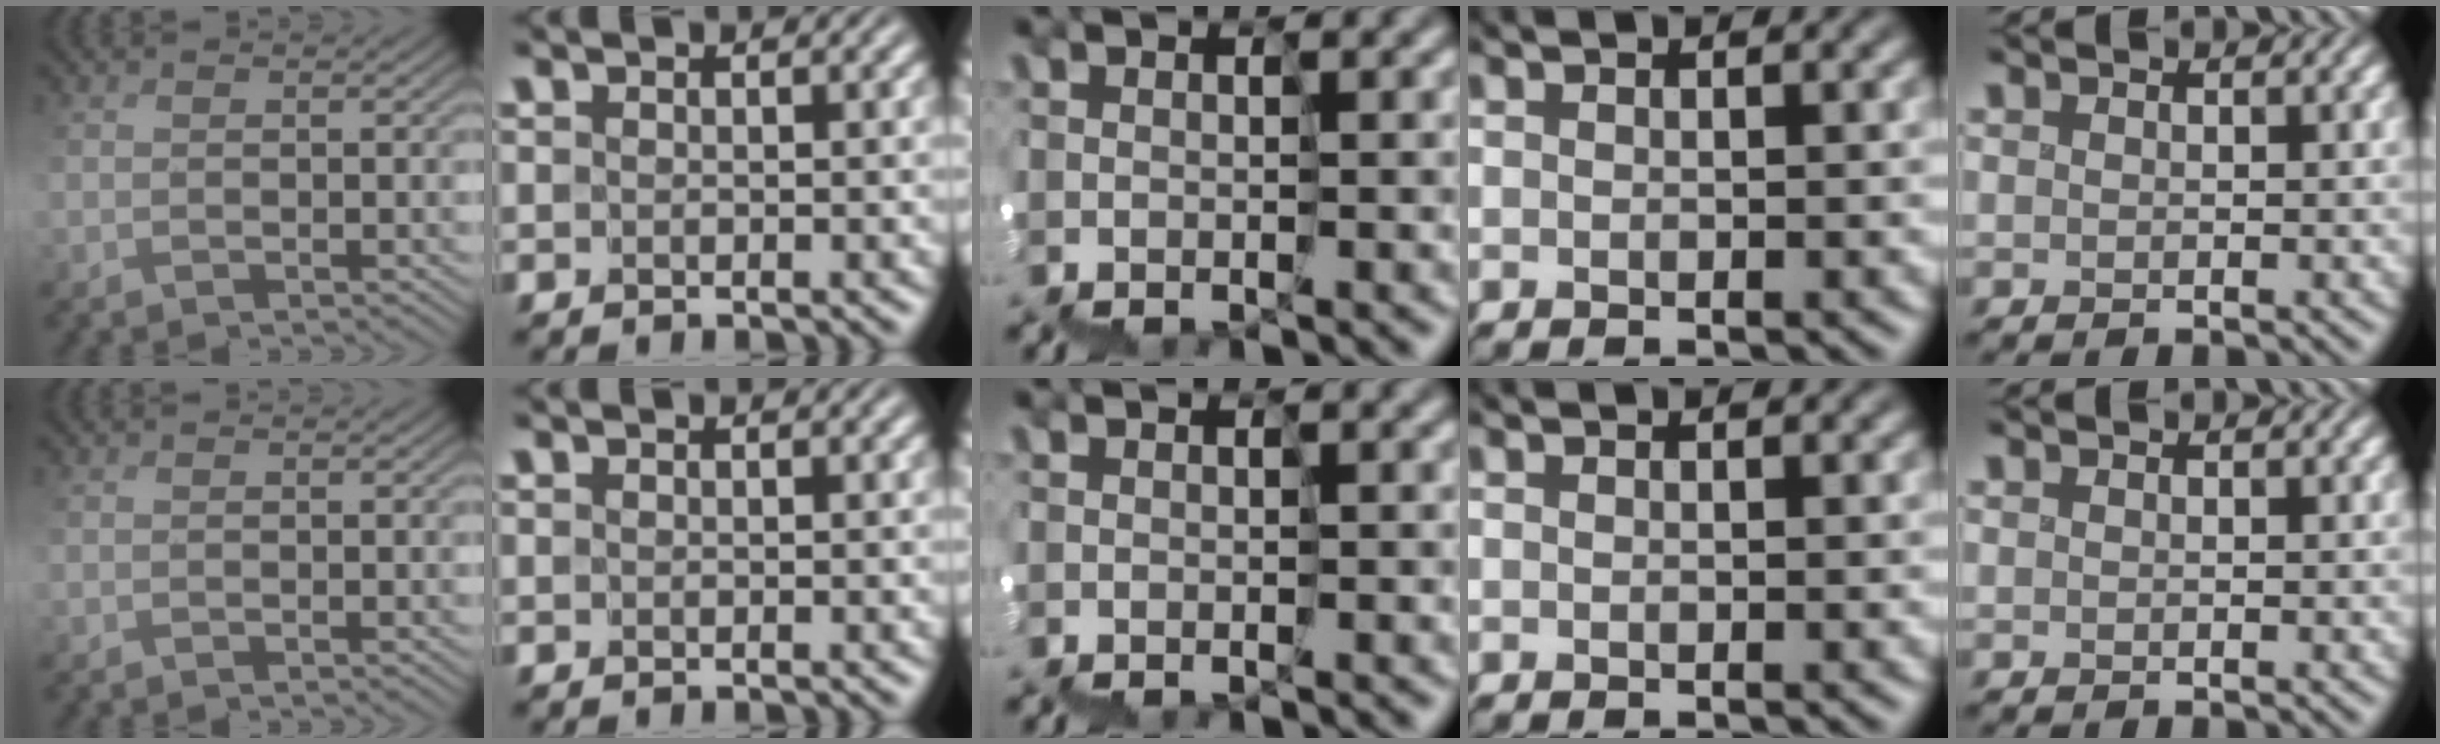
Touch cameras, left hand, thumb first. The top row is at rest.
{}